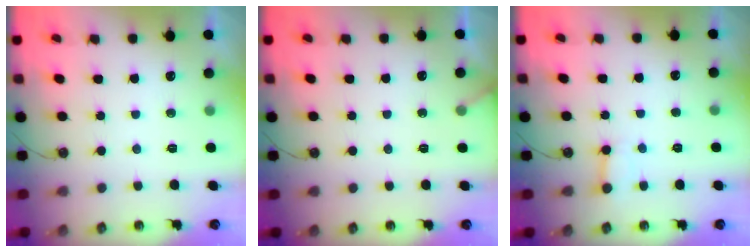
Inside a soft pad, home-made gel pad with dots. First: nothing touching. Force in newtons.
{"total": 1.7, "press": 1.7, "slide": 0.1}
{"total": 3.0, "press": 3.0, "slide": 0.4}